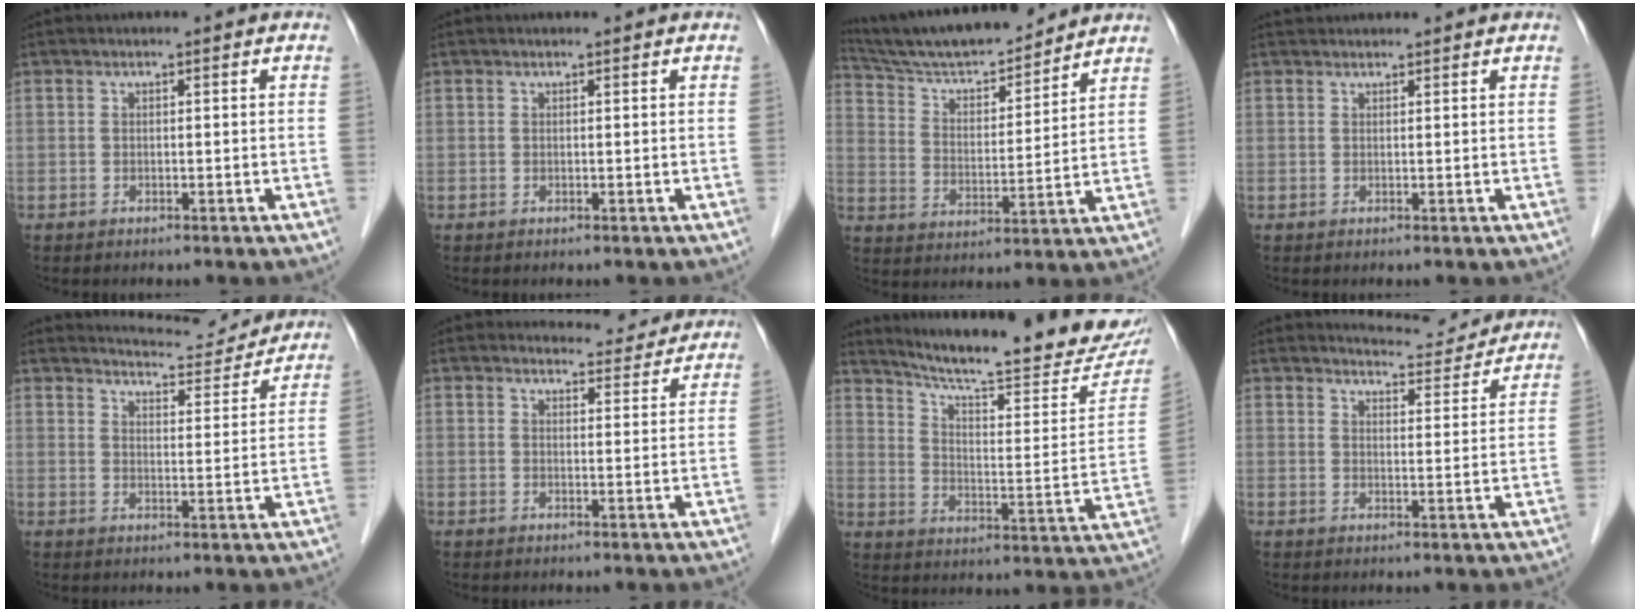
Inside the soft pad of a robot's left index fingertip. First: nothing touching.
{"total": 0.6, "force": [0.6, 0.0, 0.2], "torque": [-0.006, 0.004, 0.008]}
{"total": 16.5, "force": [15.3, 2.2, 5.8], "torque": [-0.105, 0.007, 0.258]}
{"total": 2.5, "force": [2.4, 0.4, 0.2], "torque": [-0.008, 0.028, 0.039]}
{"total": 9.0, "force": [8.9, 1.1, 0.3], "torque": [-0.005, -0.003, 0.114]}
{"total": 5.3, "force": [5.1, 1.2, -0.3], "torque": [0.007, -0.002, 0.054]}
{"total": 23.9, "force": [21.0, 2.7, 11.2], "torque": [-0.169, -0.043, 0.280]}
{"total": 7.2, "force": [7.1, 0.8, -0.3], "torque": [0.002, -0.006, 0.089]}